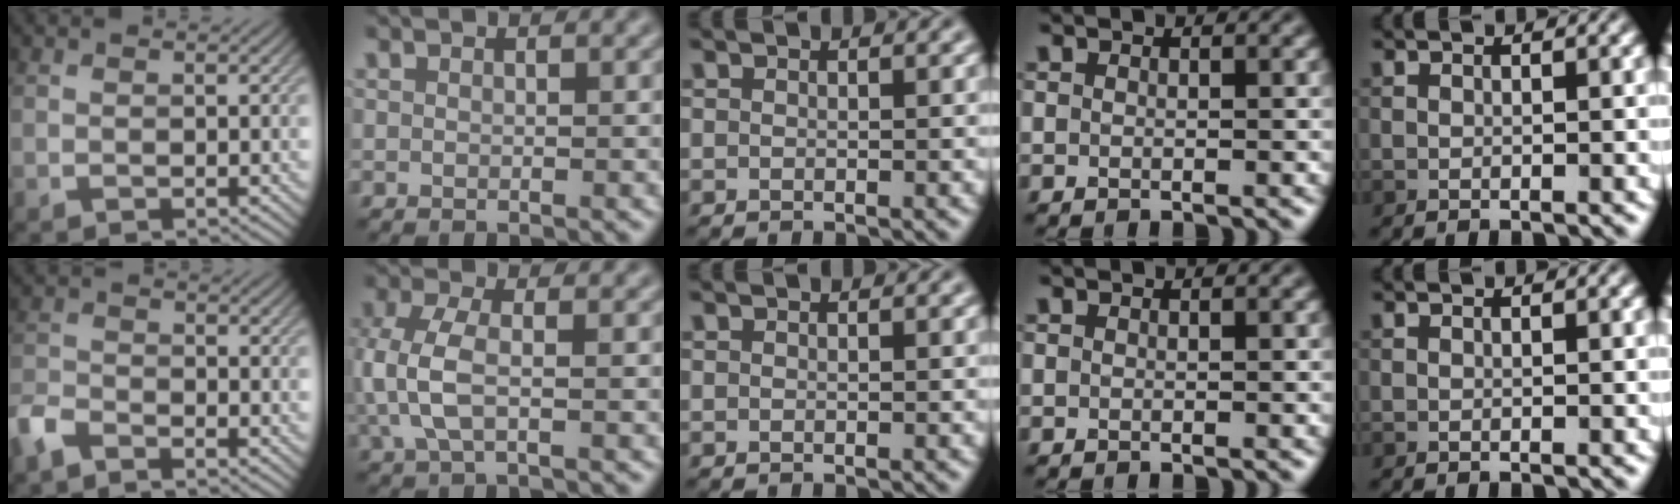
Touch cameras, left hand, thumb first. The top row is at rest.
{"thumb": {"total": 4.1, "force": [-3.4, 1.4, 2.0], "torque": [-0.047, -0.006, -0.083]}, "index": {"total": 4.2, "force": [-0.2, 2.0, 3.7], "torque": [-0.094, 0.002, -0.008]}}